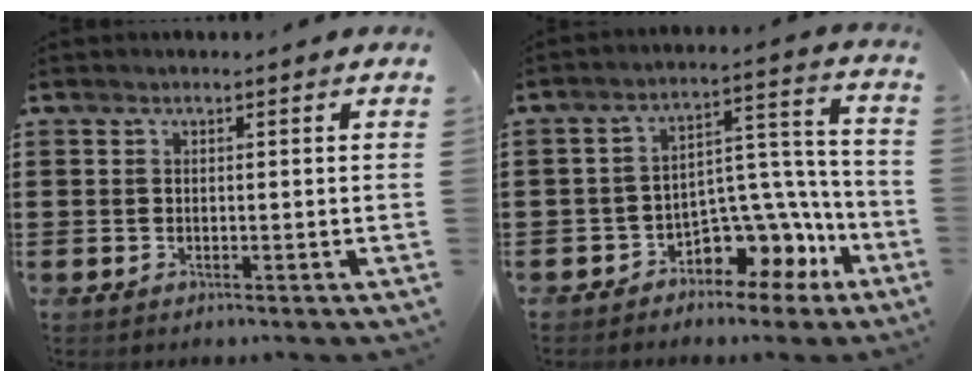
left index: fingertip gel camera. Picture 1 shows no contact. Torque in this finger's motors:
{"motor_torque": [0.34, 0.35, 0.27, 0.06]}